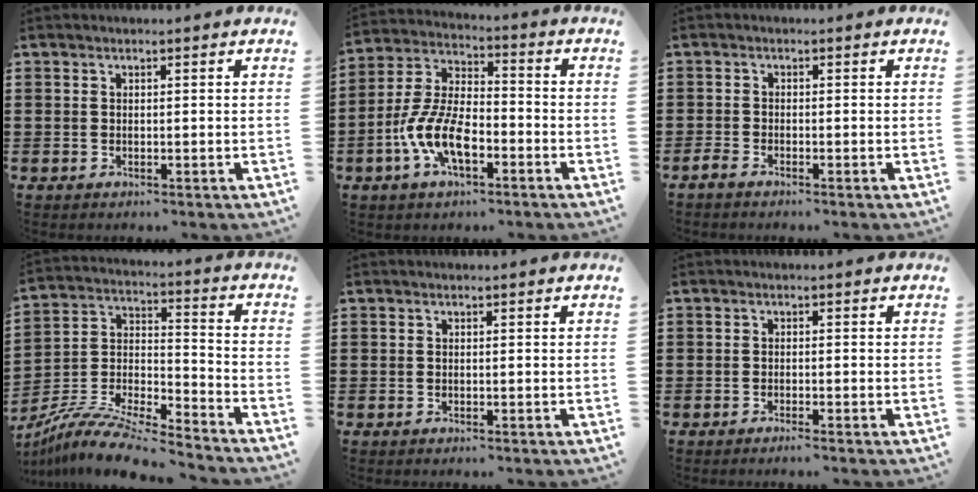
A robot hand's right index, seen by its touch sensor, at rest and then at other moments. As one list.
[{"total": 9.3, "force": [-4.1, 4.1, 7.3], "torque": [-0.178, -0.007, -0.081]}, {"total": 1.2, "force": [-1.1, 0.2, 0.5], "torque": [-0.018, -0.003, -0.023]}, {"total": 9.3, "force": [-8.6, 1.3, 3.3], "torque": [-0.070, 0.006, -0.173]}, {"total": 0.0}, {"total": 0.8, "force": [-0.6, 0.0, 0.5], "torque": [-0.010, -0.002, -0.010]}]